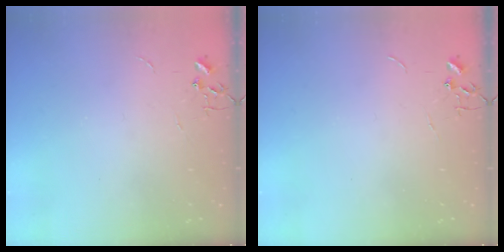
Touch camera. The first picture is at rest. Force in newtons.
{"total": 0.0}